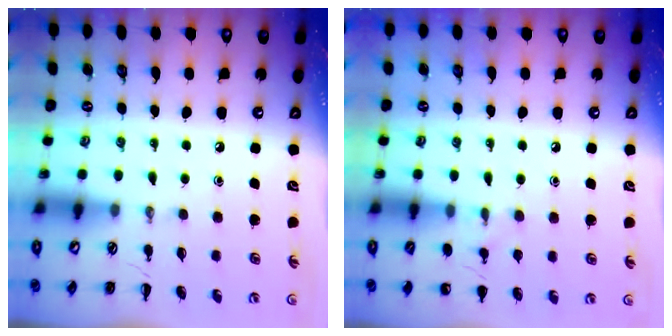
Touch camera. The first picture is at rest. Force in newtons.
{"total": 6.7, "press": 6.4, "slide": 1.9}